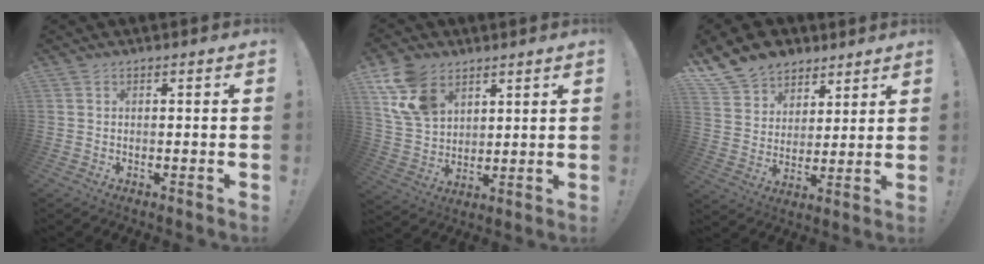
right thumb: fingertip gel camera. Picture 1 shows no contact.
{"total": 13.8, "force": [7.3, 9.4, 6.9], "torque": [-0.129, -0.029, 0.147]}
{"total": 12.3, "force": [8.5, 8.5, 2.7], "torque": [-0.058, -0.058, 0.170]}